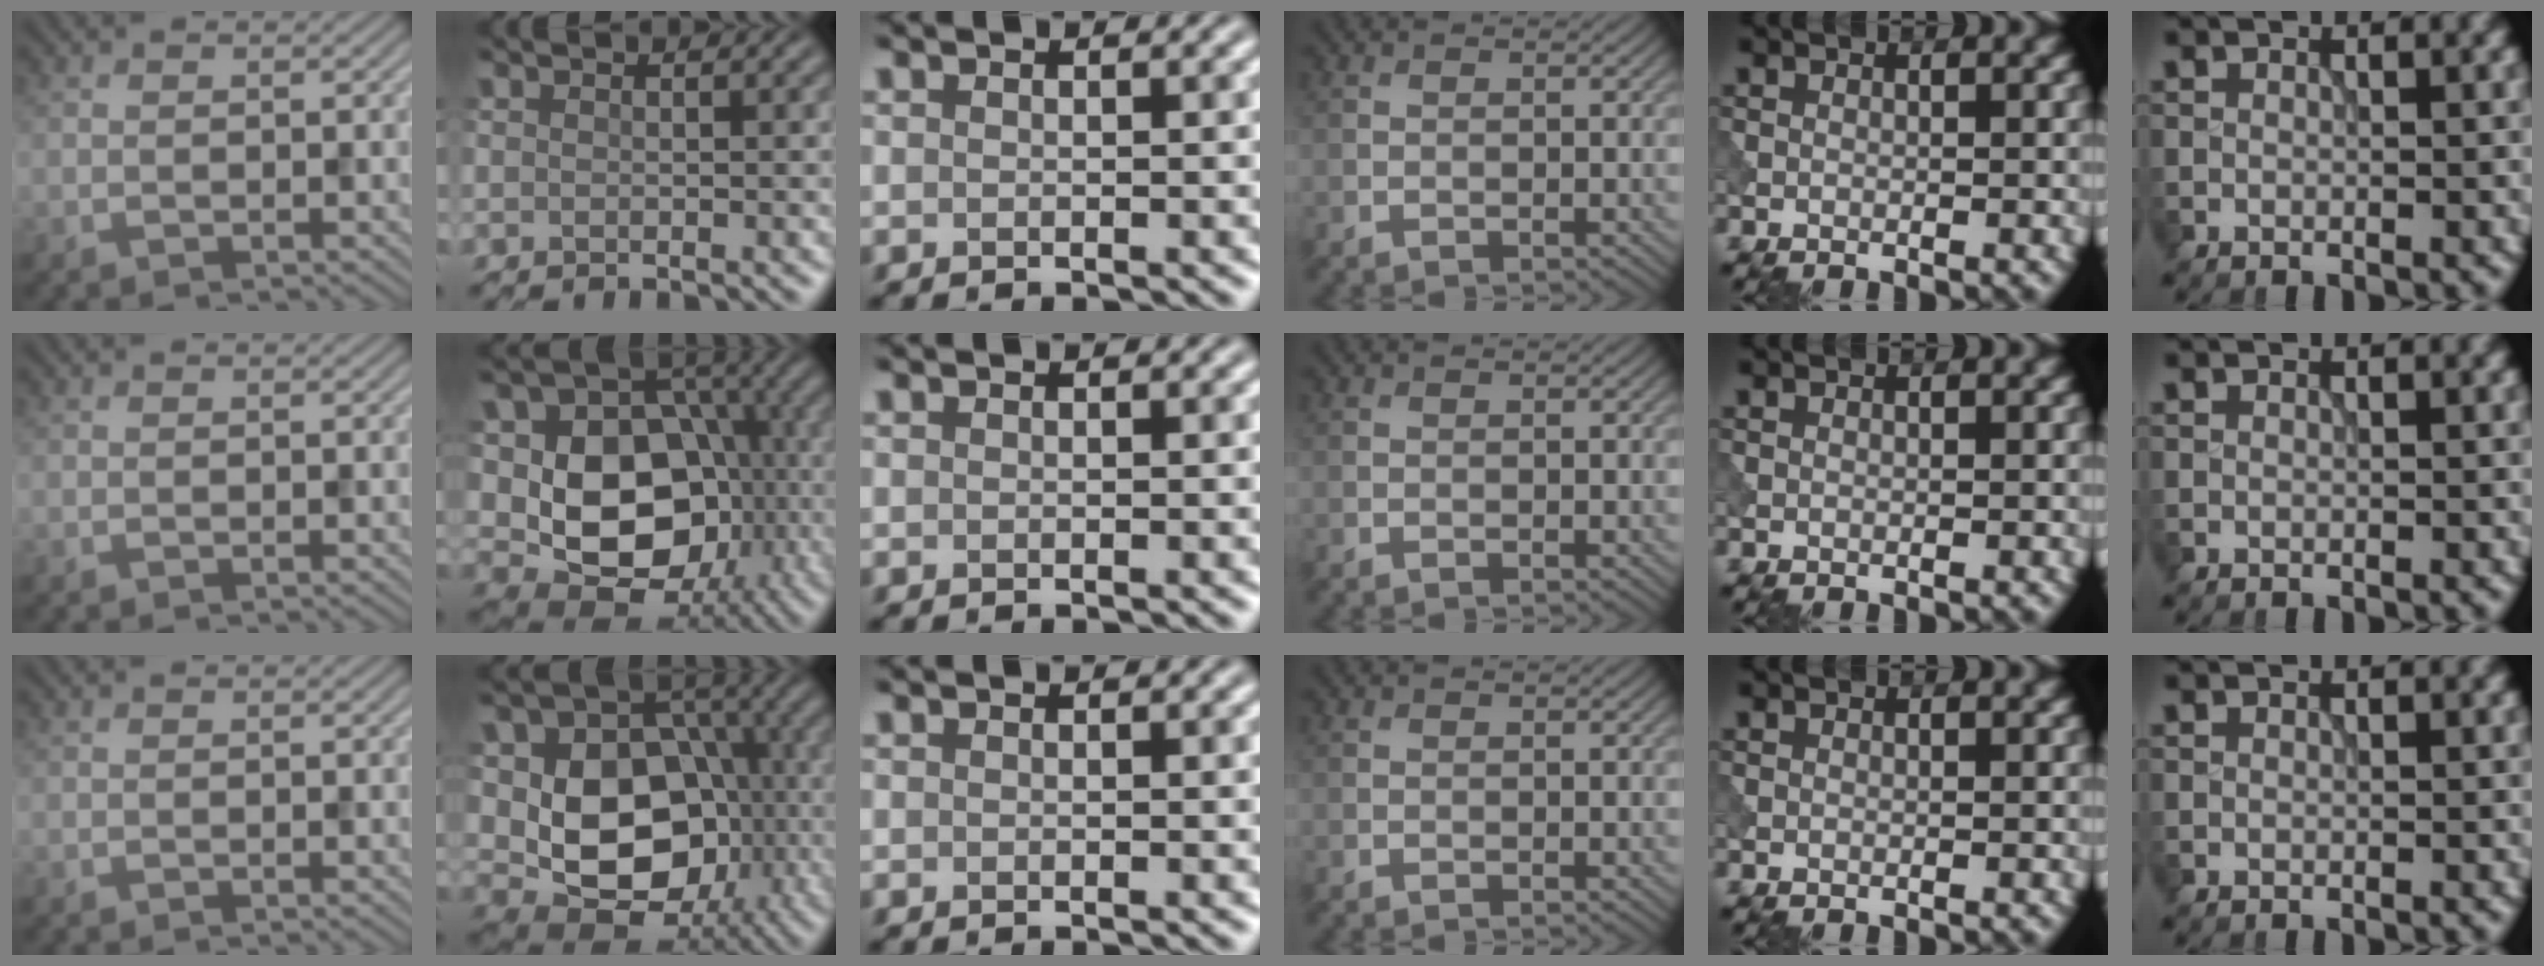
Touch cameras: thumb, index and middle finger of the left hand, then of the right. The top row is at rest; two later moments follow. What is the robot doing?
{"motion": "press", "object": "tv remote"}